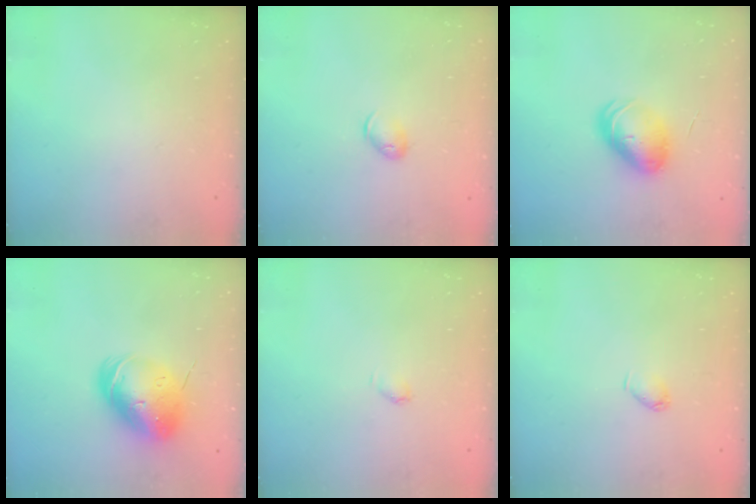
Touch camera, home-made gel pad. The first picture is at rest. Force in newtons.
{"total": 8.1, "press": 8.0, "slide": 1.0}
{"total": 8.6, "press": 8.5, "slide": 1.0}
{"total": 14.5, "press": 14.3, "slide": 2.4}
{"total": 3.4, "press": 3.3, "slide": 0.7}
{"total": 2.8, "press": 2.8, "slide": 0.4}